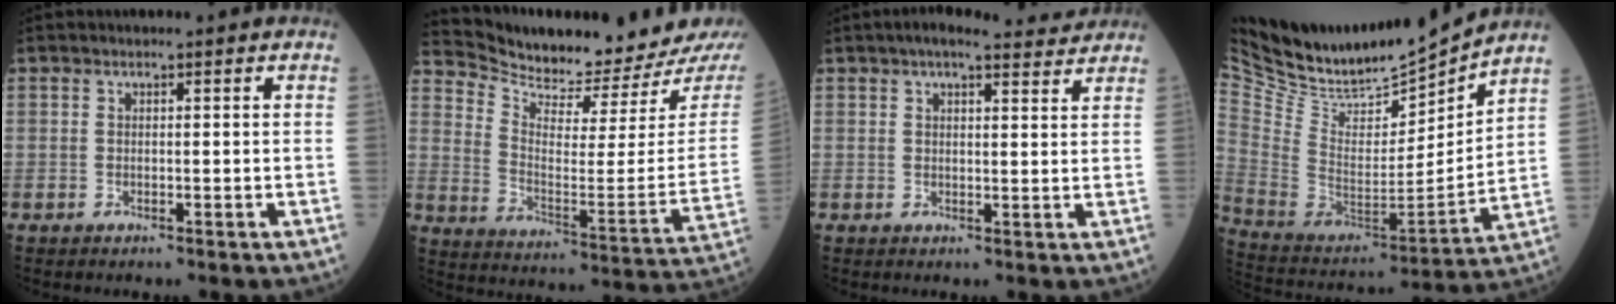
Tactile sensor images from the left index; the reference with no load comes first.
{"total": 16.9, "force": [16.3, 0.1, 4.7], "torque": [-0.092, -0.091, 0.239]}
{"total": 7.7, "force": [6.8, 1.4, 3.3], "torque": [-0.045, 0.017, 0.080]}
{"total": 22.0, "force": [20.4, 4.3, 6.8], "torque": [-0.154, -0.041, 0.357]}